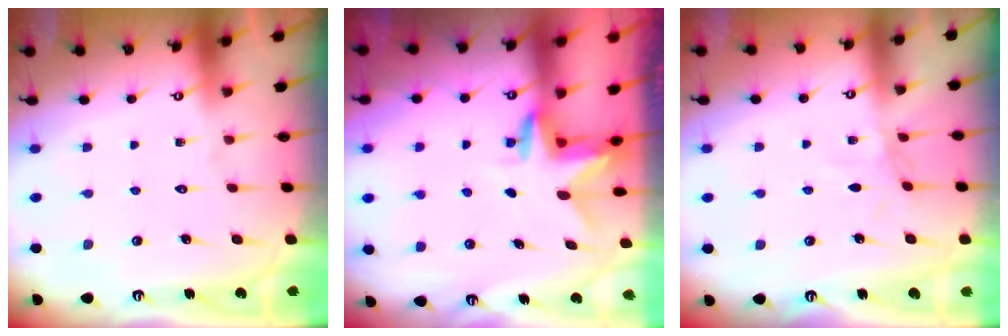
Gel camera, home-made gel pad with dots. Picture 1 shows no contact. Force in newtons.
{"total": 3.0, "press": 3.0, "slide": 0.2}
{"total": 2.1, "press": 2.1, "slide": 0.5}